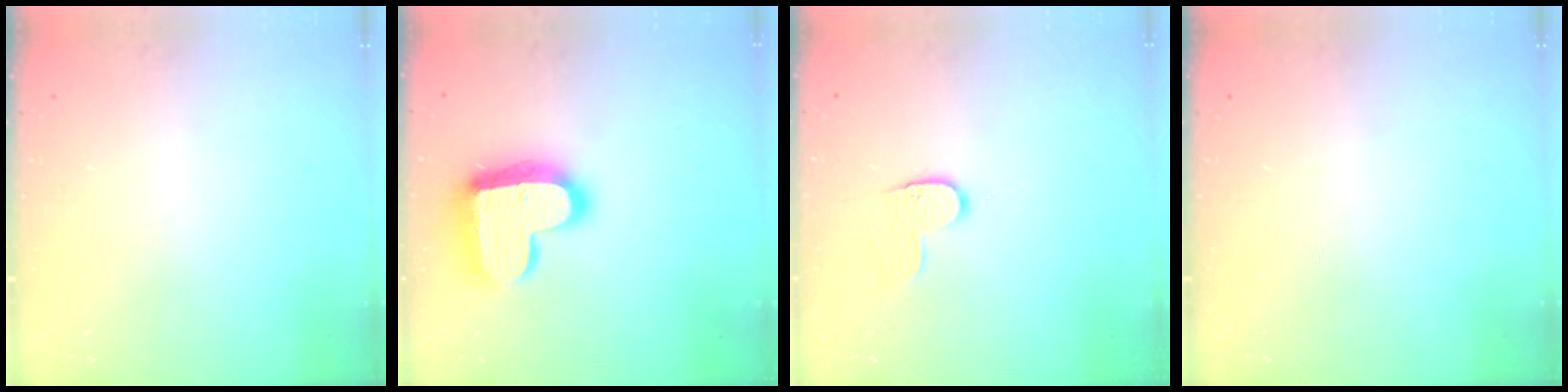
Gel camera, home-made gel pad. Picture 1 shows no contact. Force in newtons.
{"total": 17.7, "press": 17.7, "slide": 1.2}
{"total": 6.0, "press": 6.0, "slide": 0.5}
{"total": 0.0}